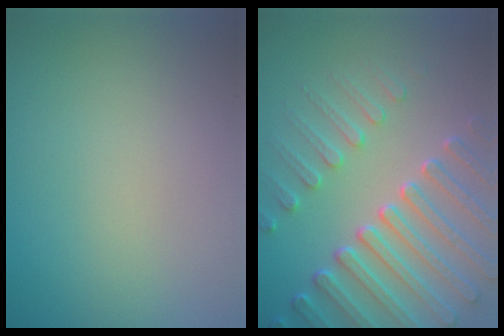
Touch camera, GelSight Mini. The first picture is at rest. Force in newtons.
{"total": 7.5, "press": 5.8, "slide": 4.7}